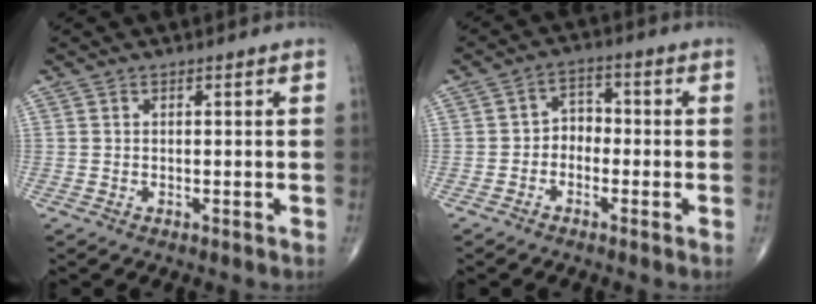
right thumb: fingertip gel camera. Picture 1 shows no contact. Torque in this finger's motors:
{"motor_torque": [-0.67, 0.13, 0.11, 0.01, 0.05]}